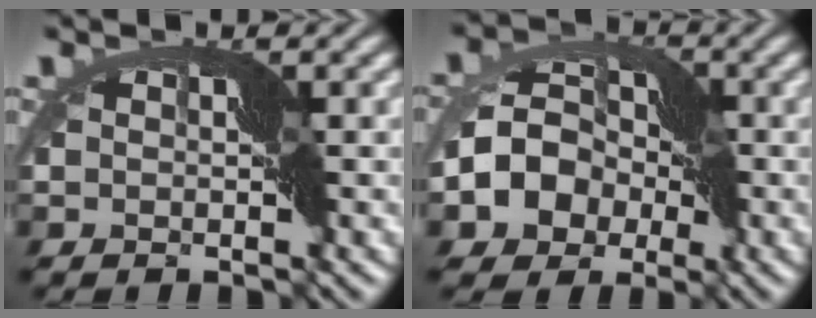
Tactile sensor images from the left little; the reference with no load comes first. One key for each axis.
{"total": 6.2, "fx": -1.3, "fy": 4.6, "fz": 3.9, "tx": -0.078, "ty": -0.003, "tz": -0.041}